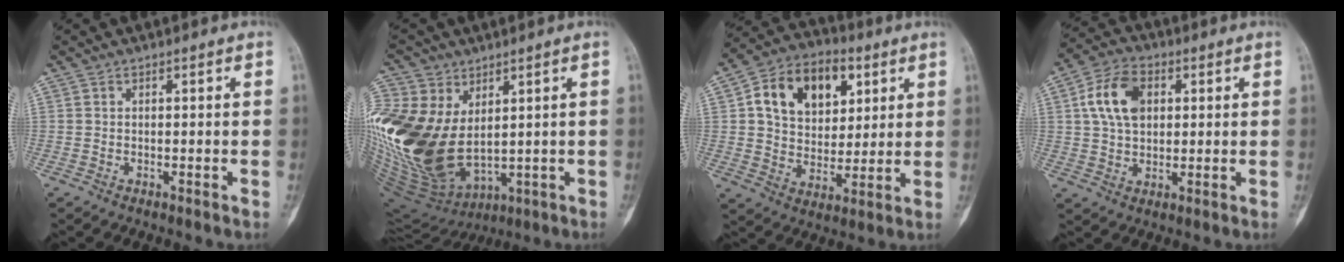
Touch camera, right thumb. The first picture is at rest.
{"total": 24.2, "force": [3.5, 16.0, 17.9], "torque": [-0.407, -0.025, 0.089]}
{"total": 16.4, "force": [5.6, 11.6, 10.2], "torque": [-0.130, -0.004, 0.094]}
{"total": 10.3, "force": [2.5, 6.9, 7.2], "torque": [-0.121, 0.008, 0.040]}